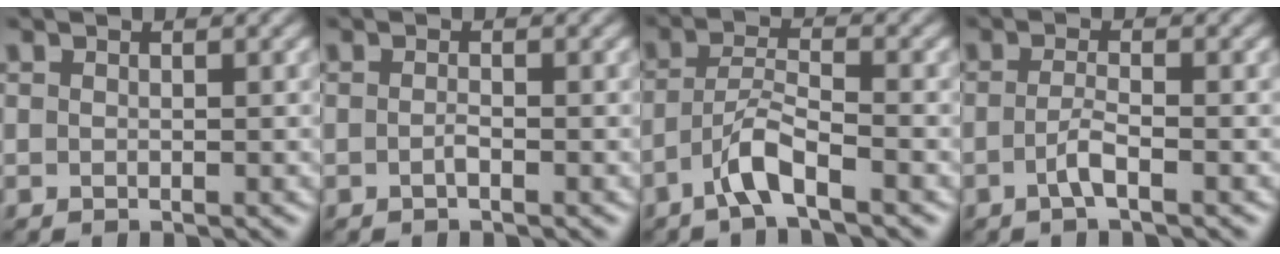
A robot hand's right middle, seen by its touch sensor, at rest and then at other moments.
{"total": 0.7, "force": [-0.3, 0.1, 0.6], "torque": [-0.016, 0.003, -0.006]}
{"total": 3.6, "force": [-2.2, 0.6, 2.7], "torque": [-0.056, 0.013, -0.051]}
{"total": 1.9, "force": [-0.8, 0.3, 1.7], "torque": [-0.036, 0.005, -0.021]}